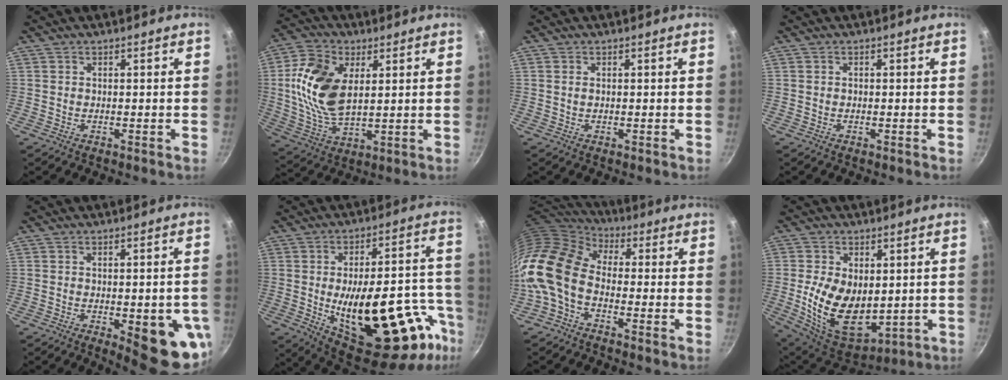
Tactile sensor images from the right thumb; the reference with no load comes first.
{"total": 15.5, "force": [3.2, 9.0, 12.2], "torque": [-0.227, -0.007, 0.063]}
{"total": 0.9, "force": [0.2, 0.5, 0.7], "torque": [-0.014, 0.001, 0.002]}
{"total": 0.0}
{"total": 12.9, "force": [-3.9, 4.4, 11.5], "torque": [-0.109, 0.006, -0.042]}
{"total": 29.0, "force": [-8.8, 12.6, 24.6], "torque": [-0.294, 0.021, -0.103]}
{"total": 14.6, "force": [-2.7, 9.2, 10.9], "torque": [-0.202, 0.034, -0.079]}
{"total": 17.1, "force": [-0.3, 10.9, 13.1], "torque": [-0.214, -0.023, 0.020]}